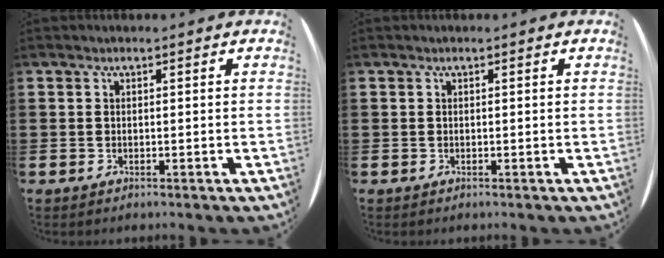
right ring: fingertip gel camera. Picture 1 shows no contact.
{"total": 0.0}